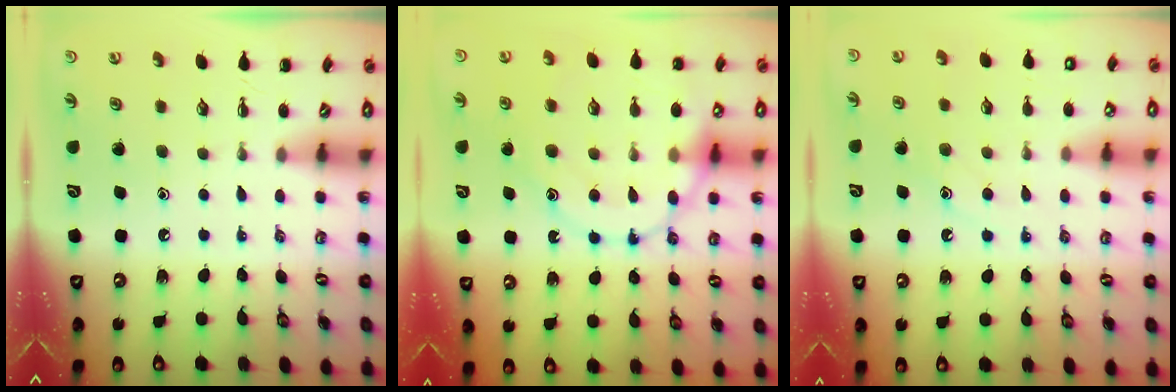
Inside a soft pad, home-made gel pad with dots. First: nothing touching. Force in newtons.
{"total": 18.2, "press": 18.1, "slide": 1.9}
{"total": 10.0, "press": 9.9, "slide": 1.4}